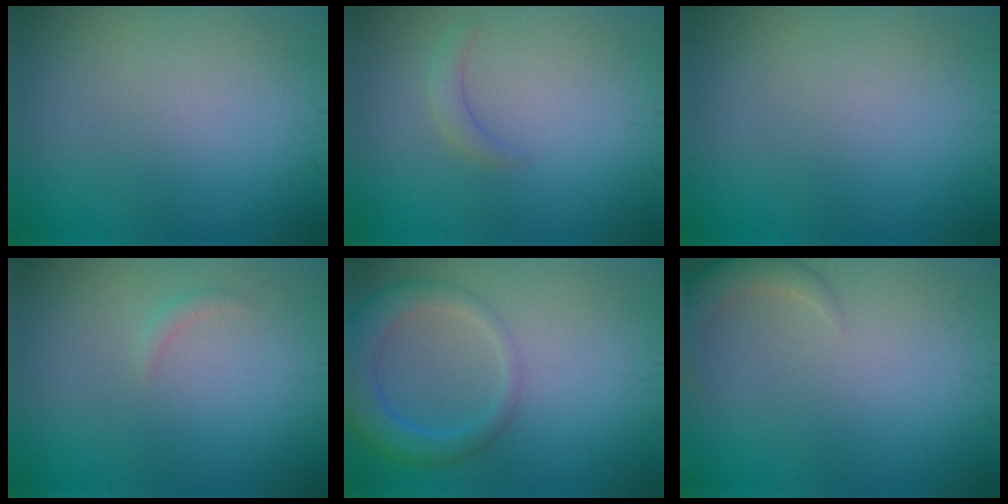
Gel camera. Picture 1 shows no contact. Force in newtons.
{"total": 1.2, "press": 1.2, "slide": 0.2}
{"total": 0.0}
{"total": 0.7, "press": 0.7, "slide": 0.1}
{"total": 4.2, "press": 4.2, "slide": 0.4}
{"total": 2.3, "press": 2.3, "slide": 0.2}